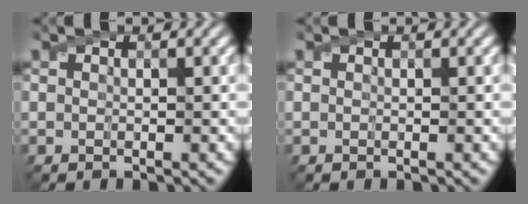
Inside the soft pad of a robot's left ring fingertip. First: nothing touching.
{"total": 0.0}